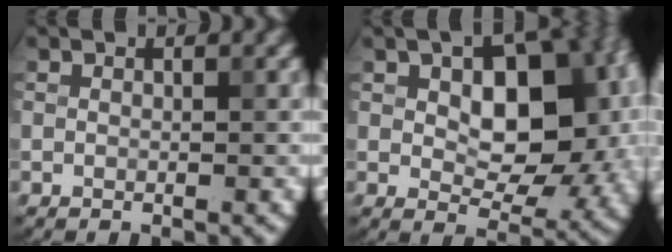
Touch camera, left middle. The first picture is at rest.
{"total": 10.4, "force": [1.8, 6.1, 8.3], "torque": [-0.113, 0.004, 0.033]}